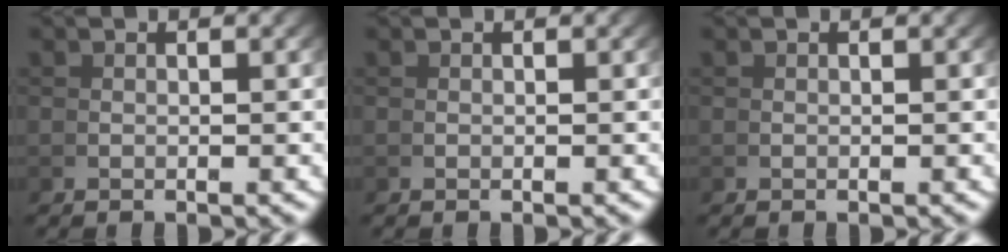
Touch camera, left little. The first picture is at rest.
{"total": 0.0}
{"total": 0.0}